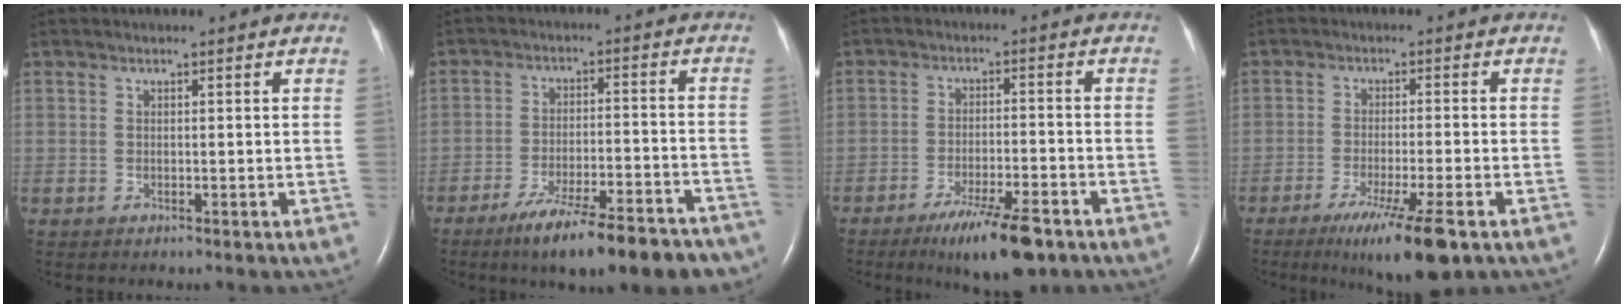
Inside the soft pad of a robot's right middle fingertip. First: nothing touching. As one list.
[{"total": 16.8, "force": [-13.1, 3.0, 10.1], "torque": [-0.108, 0.004, -0.194]}, {"total": 9.5, "force": [-6.4, 1.6, 6.8], "torque": [-0.114, -0.016, -0.101]}, {"total": 9.7, "force": [-5.8, 0.2, 7.8], "torque": [-0.131, -0.028, -0.091]}]